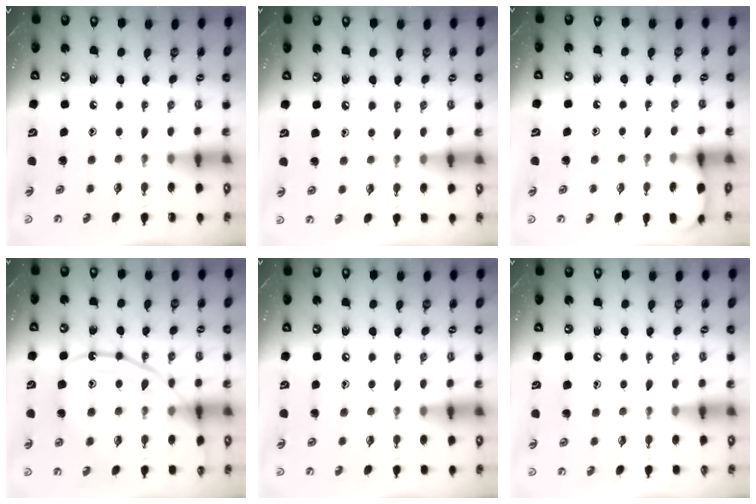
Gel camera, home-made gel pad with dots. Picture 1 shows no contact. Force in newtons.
{"total": 5.4, "press": 5.3, "slide": 0.6}
{"total": 5.7, "press": 5.7, "slide": 0.4}
{"total": 17.0, "press": 16.9, "slide": 1.5}
{"total": 4.2, "press": 4.2, "slide": 0.6}
{"total": 6.8, "press": 6.8, "slide": 0.7}